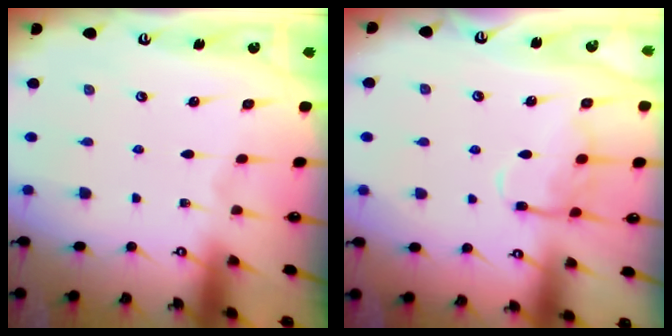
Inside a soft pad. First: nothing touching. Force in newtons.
{"total": 13.1, "press": 13.1, "slide": 1.0}